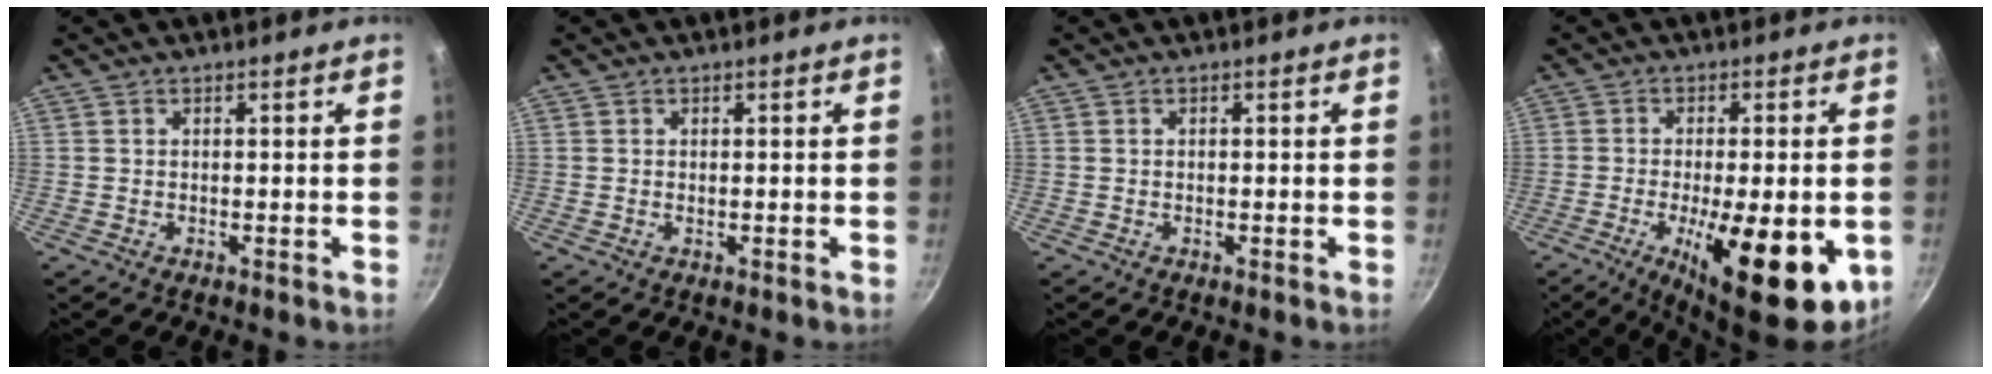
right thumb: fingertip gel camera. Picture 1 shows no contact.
{"total": 0.0}
{"total": 0.0}
{"total": 19.5, "force": [-5.7, 6.7, 17.4], "torque": [-0.219, -0.020, -0.062]}